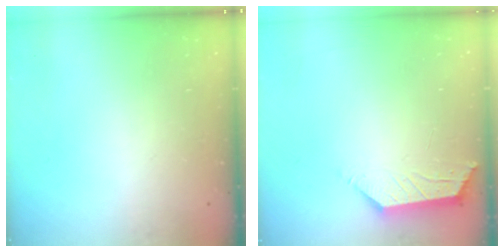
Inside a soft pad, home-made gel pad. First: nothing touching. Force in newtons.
{"total": 2.0, "press": 1.9, "slide": 0.4}